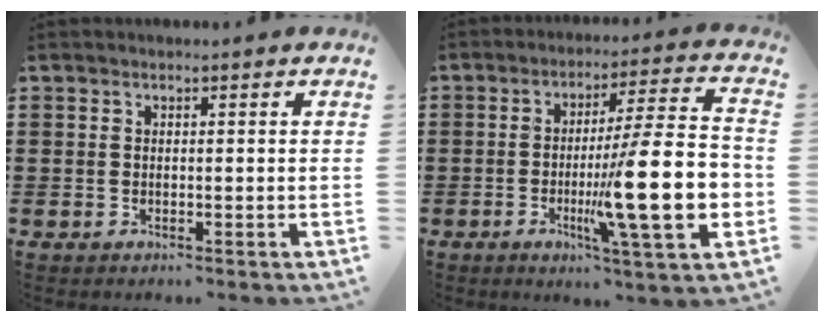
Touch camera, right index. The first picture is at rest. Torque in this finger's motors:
{"motor_torque": [2.14, 0.00, 0.77, 0.21]}